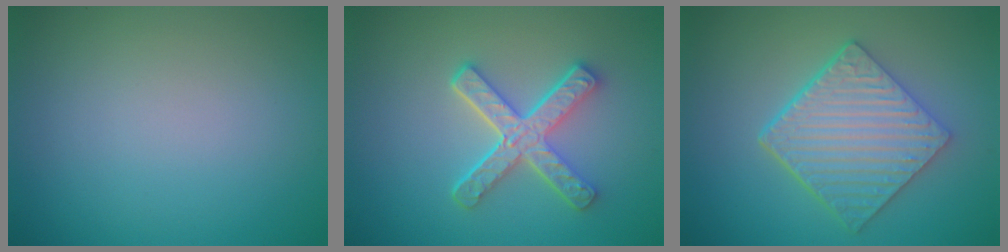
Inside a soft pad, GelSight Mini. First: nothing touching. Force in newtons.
{"total": 4.7, "press": 3.7, "slide": 2.8}
{"total": 6.1, "press": 4.6, "slide": 4.0}